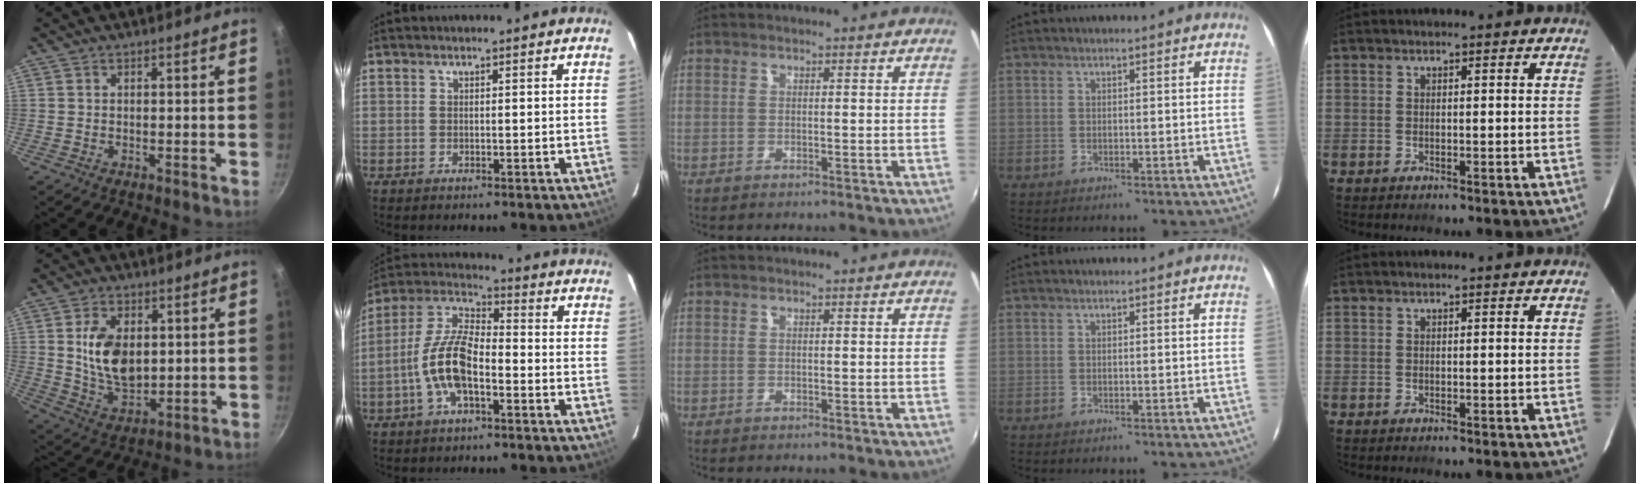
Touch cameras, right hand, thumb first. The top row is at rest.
{"thumb": {"total": 11.8, "force": [1.8, 7.6, 8.9], "torque": [-0.141, -0.020, 0.042]}, "index": {"total": 12.0, "force": [-3.9, 4.9, 10.3], "torque": [-0.220, 0.008, -0.077]}}